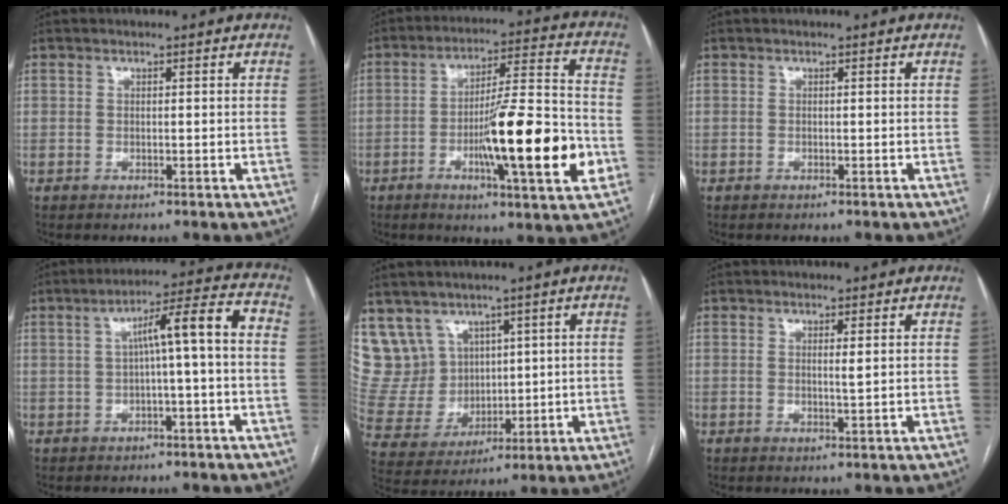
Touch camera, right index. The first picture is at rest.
{"total": 17.7, "force": [-5.1, 1.2, 16.9], "torque": [-0.268, -0.005, -0.077]}
{"total": 0.0}
{"total": 7.8, "force": [-0.4, 0.2, 7.8], "torque": [-0.115, 0.034, -0.006]}
{"total": 10.2, "force": [6.2, 8.1, 0.8], "torque": [-0.037, 0.045, 0.147]}
{"total": 1.1, "force": [0.3, -0.2, 1.0], "torque": [-0.022, 0.000, 0.008]}